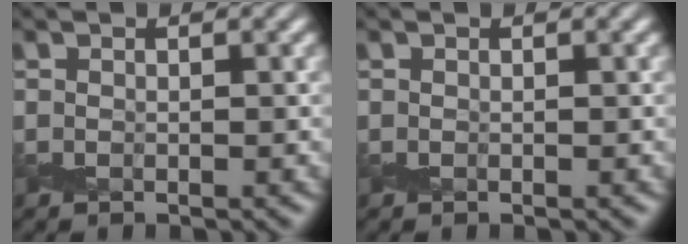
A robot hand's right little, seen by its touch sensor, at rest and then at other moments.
{"total": 0.0}